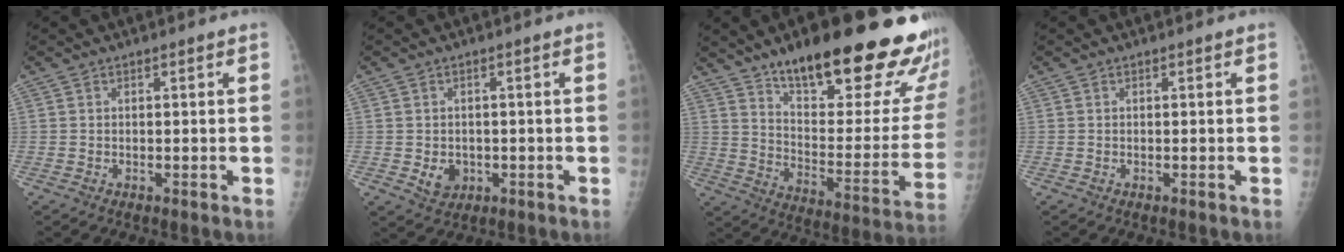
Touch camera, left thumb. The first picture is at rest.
{"total": 3.5, "force": [-0.6, 3.0, 1.8], "torque": [-0.014, -0.001, 0.002]}
{"total": 31.6, "force": [21.2, 8.7, 21.7], "torque": [-0.242, -0.088, 0.306]}
{"total": 0.0}